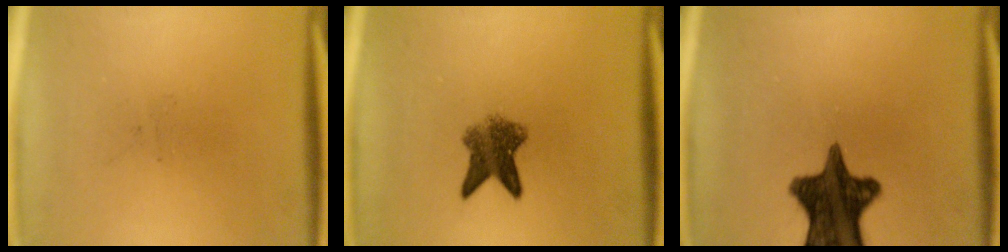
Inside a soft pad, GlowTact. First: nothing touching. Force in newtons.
{"total": 5.5}
{"total": 13.1}